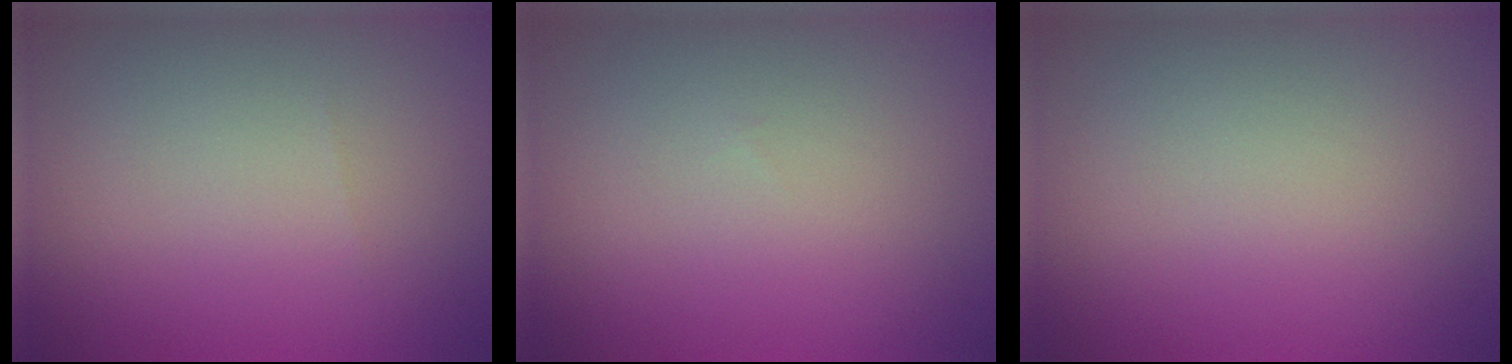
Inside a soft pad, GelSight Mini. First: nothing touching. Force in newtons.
{"total": 0.0}
{"total": 0.0}